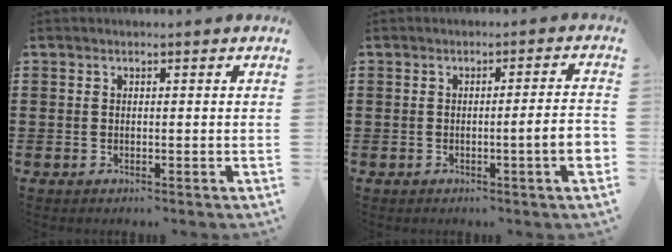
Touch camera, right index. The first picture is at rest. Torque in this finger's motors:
{"motor_torque": [1.06, -0.78, 0.23, 0.13]}